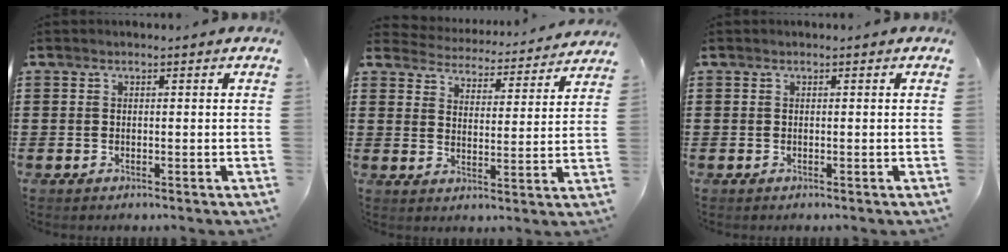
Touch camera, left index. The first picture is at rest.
{"total": 4.3, "force": [4.3, -0.1, -0.4], "torque": [-0.012, -0.043, 0.069]}
{"total": 0.0}